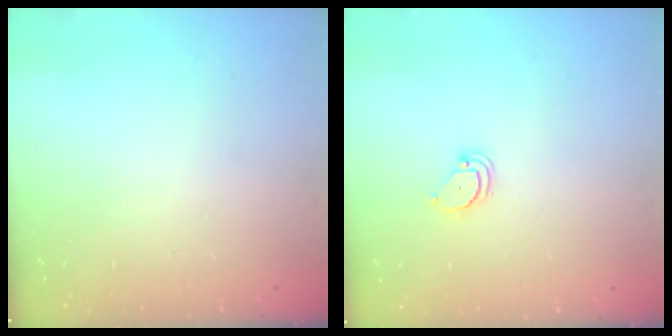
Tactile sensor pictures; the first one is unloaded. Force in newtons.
{"total": 2.1, "press": 2.1, "slide": 0.1}